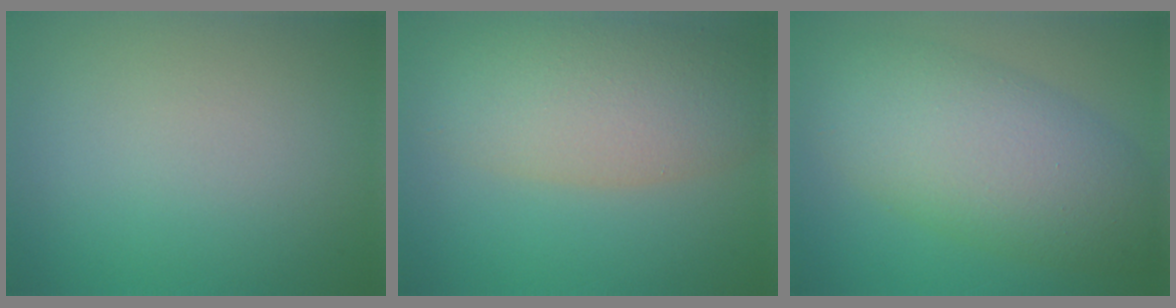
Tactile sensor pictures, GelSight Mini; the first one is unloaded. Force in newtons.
{"total": 7.4, "press": 7.4, "slide": 0.3}
{"total": 8.6, "press": 8.6, "slide": 0.4}